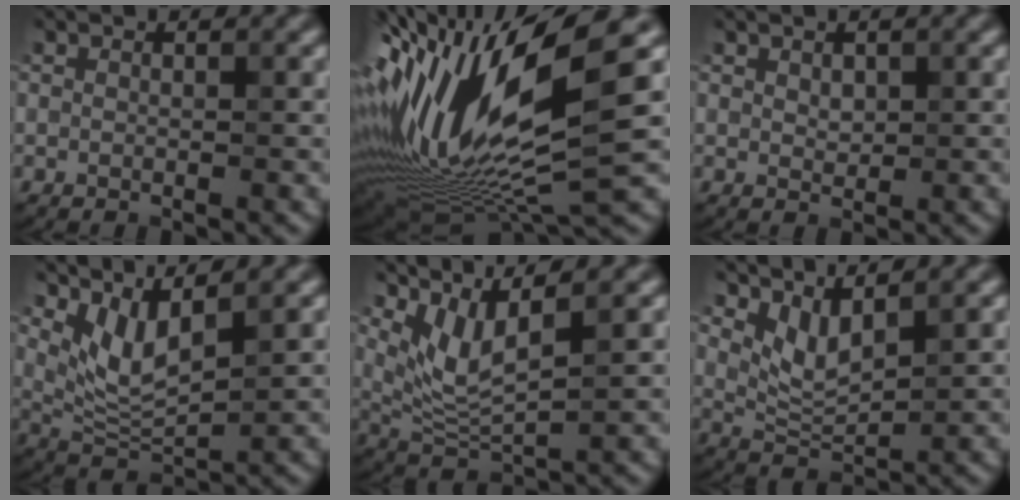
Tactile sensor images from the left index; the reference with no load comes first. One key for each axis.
{"total": 16.9, "fx": 1.7, "fy": 5.2, "fz": 16.0, "tx": -0.313, "ty": -0.001, "tz": 0.038}
{"total": 0.8, "fx": 0.2, "fy": 0.6, "fz": 0.6, "tx": -0.012, "ty": -0.003, "tz": 0.007}
{"total": 4.1, "fx": 2.3, "fy": 1.3, "fz": 3.1, "tx": -0.076, "ty": -0.016, "tz": 0.053}
{"total": 4.2, "fx": 2.4, "fy": 1.0, "fz": 3.3, "tx": -0.080, "ty": -0.009, "tz": 0.060}
{"total": 3.1, "fx": 1.8, "fy": 1.2, "fz": 2.2, "tx": -0.050, "ty": -0.012, "tz": 0.044}